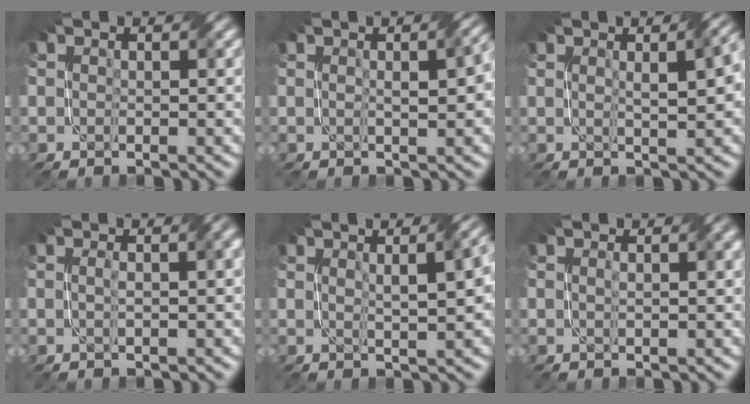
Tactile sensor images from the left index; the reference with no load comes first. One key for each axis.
{"total": 3.5, "fx": 0.5, "fy": 0.8, "fz": 3.4, "tx": -0.038, "ty": 0.010, "tz": 0.009}
{"total": 5.2, "fx": 1.3, "fy": 1.5, "fz": 4.8, "tx": -0.033, "ty": 0.021, "tz": 0.015}
{"total": 2.3, "fx": 0.2, "fy": 0.7, "fz": 2.2, "tx": -0.026, "ty": 0.008, "tz": 0.003}
{"total": 5.6, "fx": 1.5, "fy": 1.7, "fz": 5.1, "tx": -0.032, "ty": 0.024, "tz": 0.017}
{"total": 1.0, "fx": 0.4, "fy": 0.0, "fz": 0.9, "tx": -0.016, "ty": 0.007, "tz": 0.004}